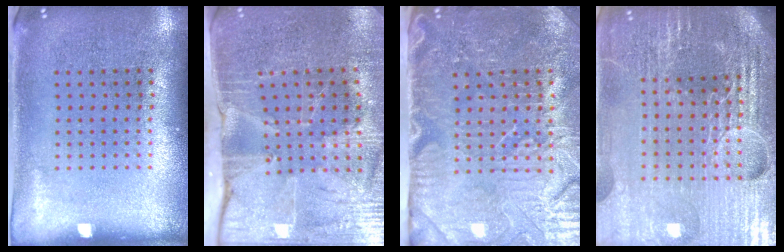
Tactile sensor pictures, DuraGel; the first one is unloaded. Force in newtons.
{"total": 4.2, "press": 3.8, "slide": 1.9}
{"total": 5.0, "press": 4.5, "slide": 2.2}
{"total": 6.2, "press": 5.5, "slide": 2.9}